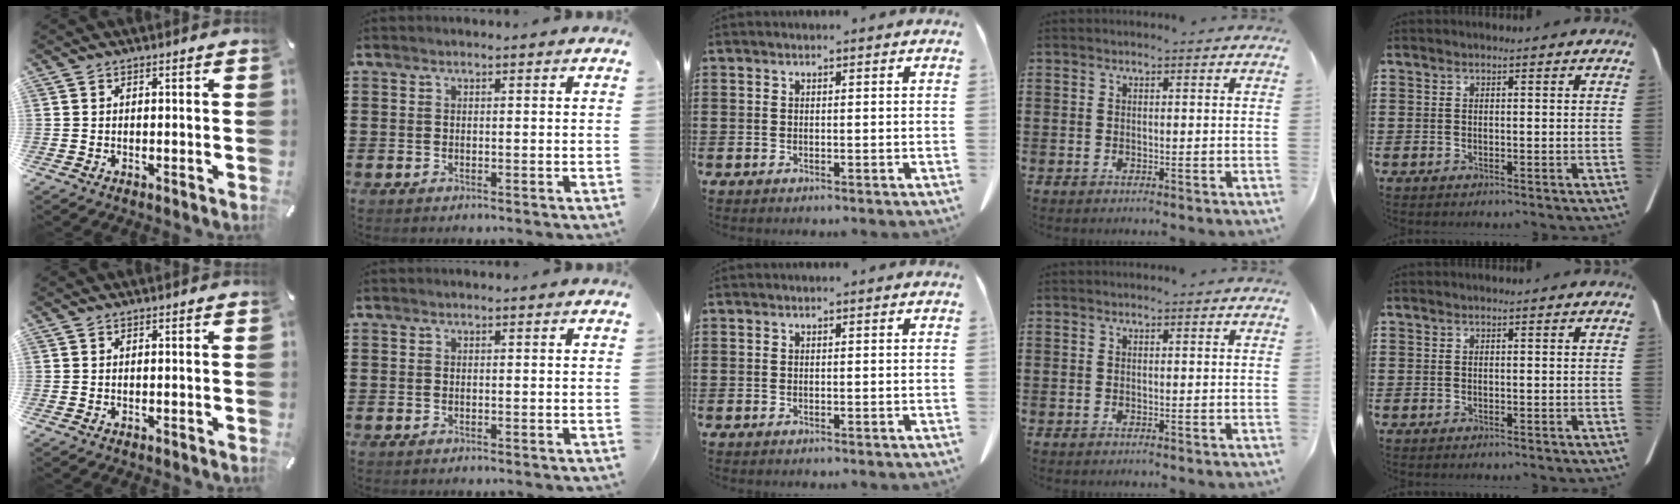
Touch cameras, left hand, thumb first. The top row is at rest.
{}